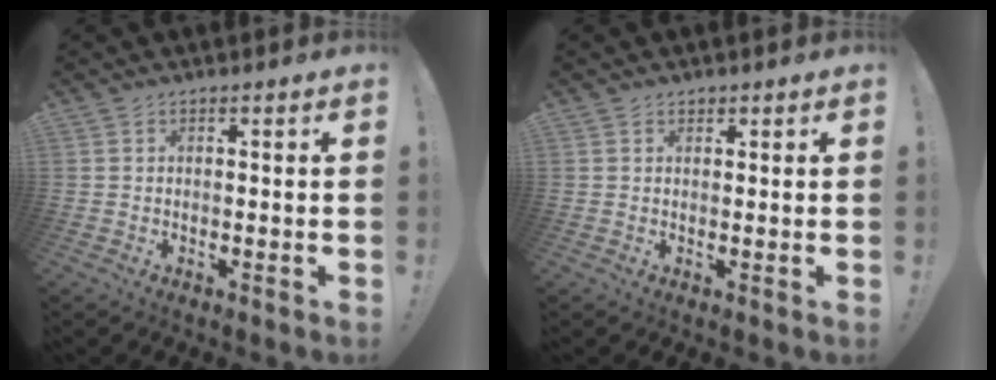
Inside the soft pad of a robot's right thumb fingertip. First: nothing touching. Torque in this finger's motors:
{"motor_torque": [-0.03, 0.02, 0.00, 0.00, 0.00]}